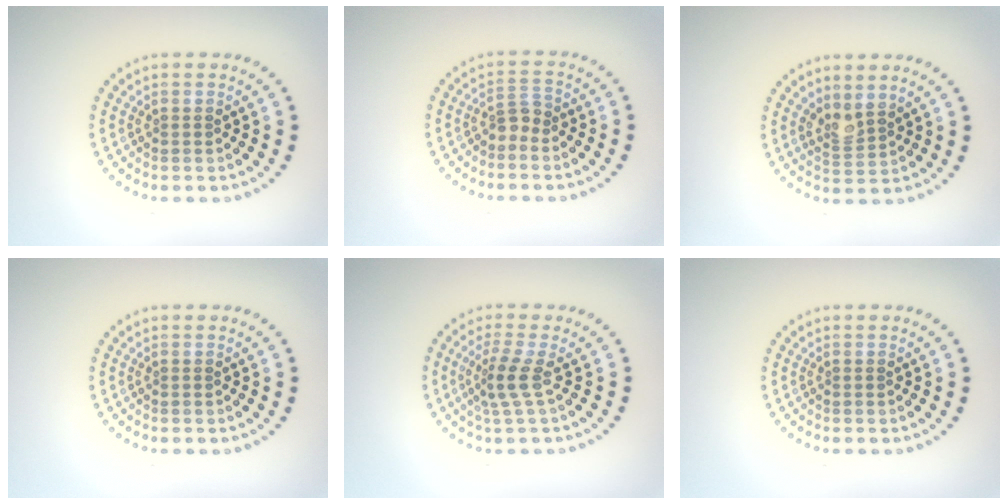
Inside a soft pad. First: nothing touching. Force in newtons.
{"total": 1.7, "press": 1.2, "slide": 1.1}
{"total": 2.1, "press": 1.7, "slide": 1.2}
{"total": 0.0}
{"total": 2.4, "press": 1.8, "slide": 1.7}
{"total": 0.0}